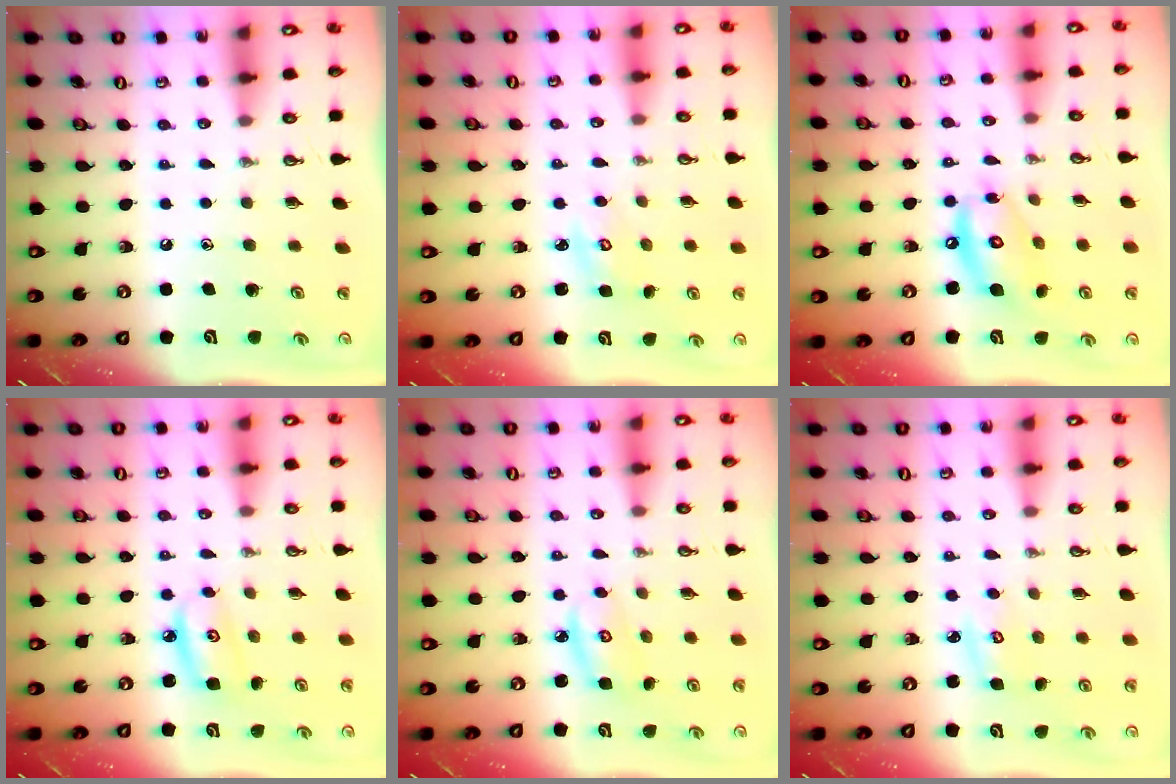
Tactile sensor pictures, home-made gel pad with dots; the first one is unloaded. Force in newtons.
{"total": 3.1, "press": 3.1, "slide": 0.2}
{"total": 12.7, "press": 12.7, "slide": 1.1}
{"total": 5.6, "press": 5.5, "slide": 0.4}
{"total": 4.2, "press": 4.2, "slide": 0.3}
{"total": 4.0, "press": 3.9, "slide": 0.4}